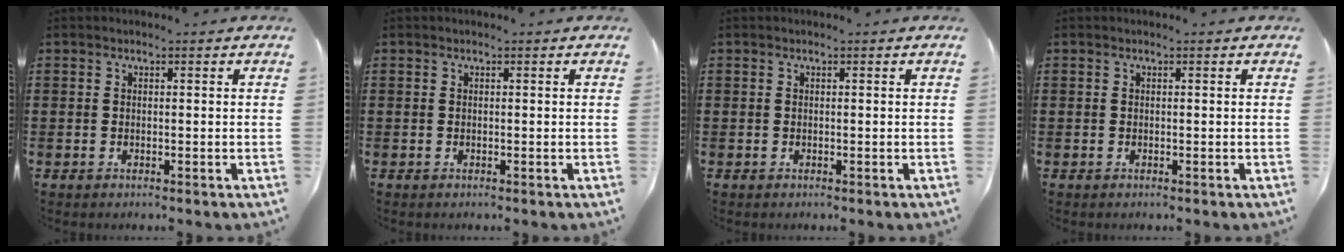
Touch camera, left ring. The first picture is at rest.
{"total": 0.0}
{"total": 0.0}
{"total": 0.0}